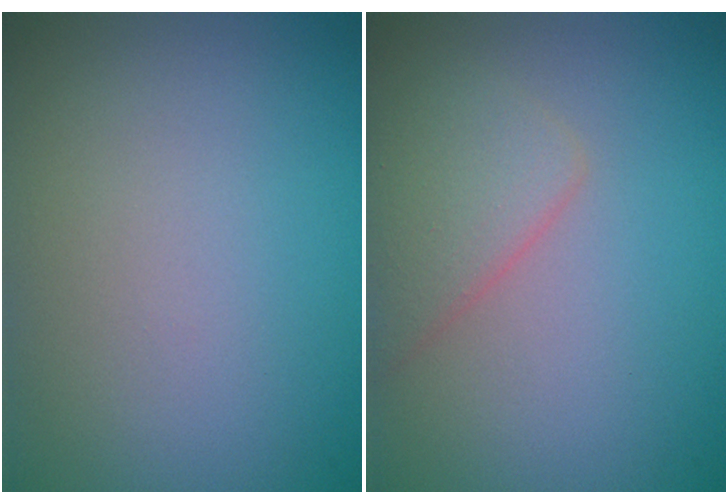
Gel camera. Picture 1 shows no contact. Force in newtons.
{"total": 2.6, "press": 2.6, "slide": 0.1}